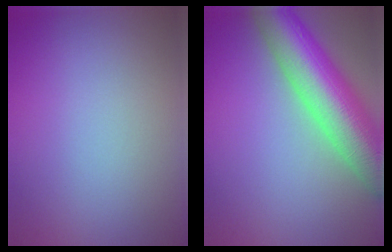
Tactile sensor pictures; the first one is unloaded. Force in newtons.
{"total": 10.3, "press": 10.3, "slide": 0.4}